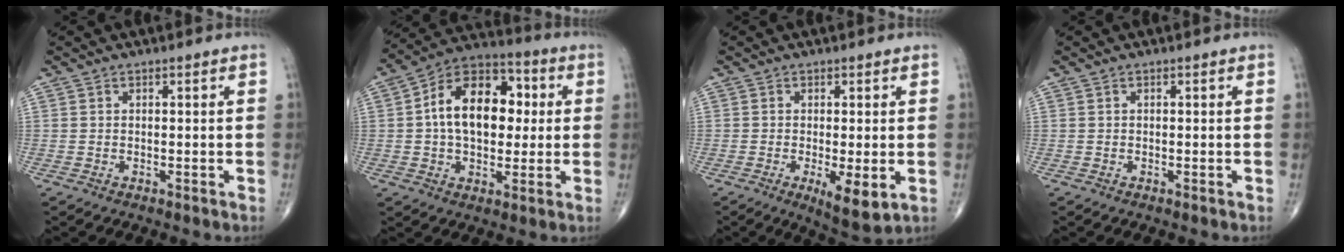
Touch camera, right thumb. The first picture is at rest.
{"total": 16.8, "force": [1.8, 10.6, 12.8], "torque": [-0.173, 0.026, 0.019]}
{"total": 6.4, "force": [-1.6, 1.9, 6.0], "torque": [-0.094, -0.020, -0.023]}
{"total": 0.0}